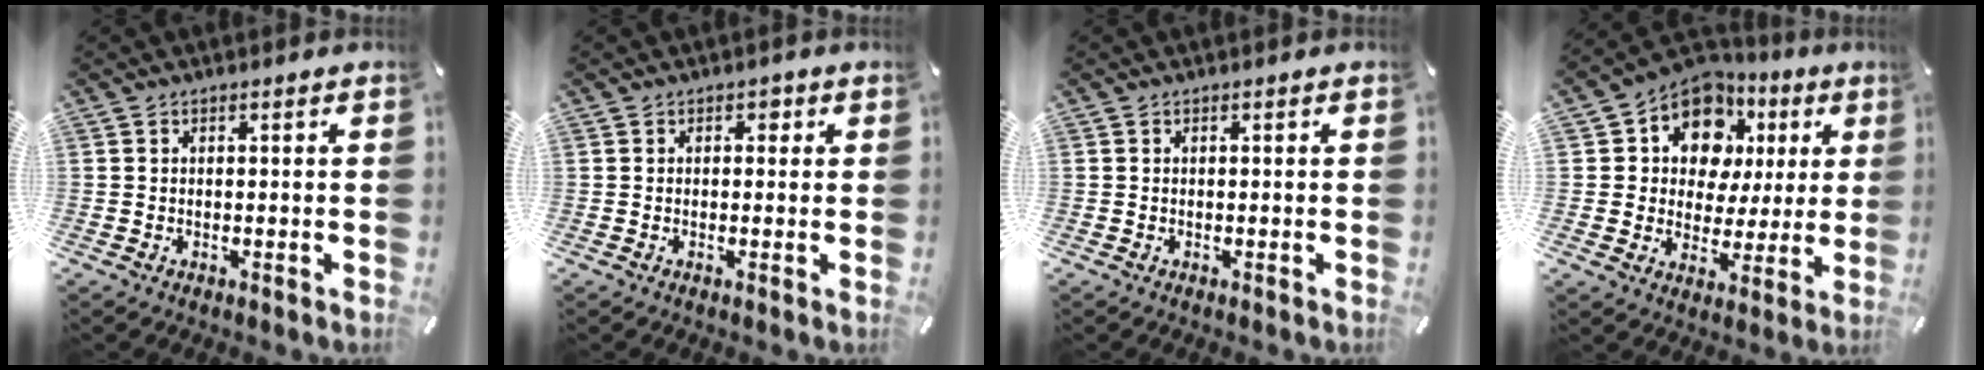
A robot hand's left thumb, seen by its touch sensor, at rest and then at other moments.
{"total": 1.4, "force": [0.4, 1.2, 0.6], "torque": [0.002, 0.002, 0.000]}
{"total": 0.0}
{"total": 11.8, "force": [5.1, 9.8, 4.3], "torque": [-0.077, -0.032, 0.097]}